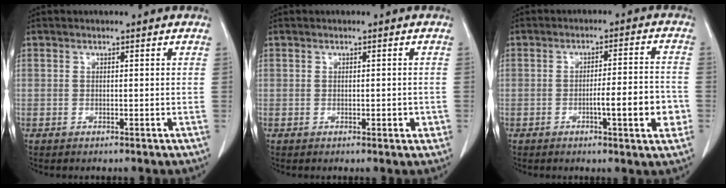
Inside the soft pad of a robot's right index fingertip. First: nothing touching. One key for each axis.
{"total": 1.8, "fx": -0.4, "fy": 1.1, "fz": 1.5, "tx": -0.013, "ty": 0.005, "tz": 0.002}
{"total": 8.2, "fx": -2.5, "fy": 1.0, "fz": 7.8, "tx": -0.106, "ty": 0.007, "tz": -0.031}